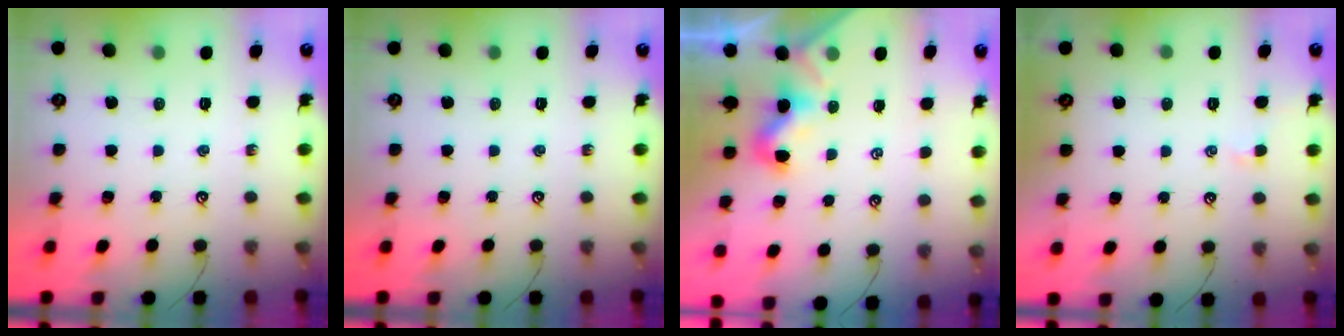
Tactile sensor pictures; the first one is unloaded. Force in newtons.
{"total": 0.0}
{"total": 0.0}
{"total": 1.2, "press": 1.1, "slide": 0.4}